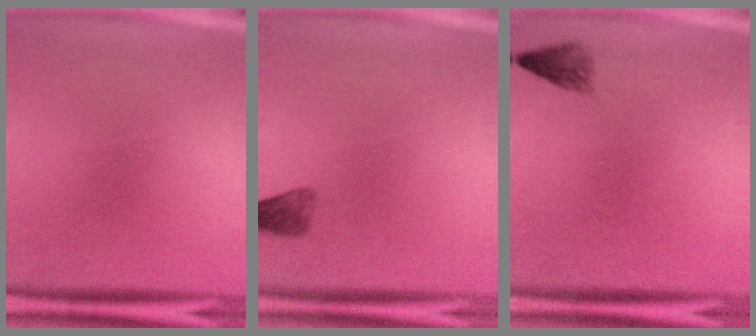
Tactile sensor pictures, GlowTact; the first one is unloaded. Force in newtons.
{"total": 2.1}
{"total": 1.8}